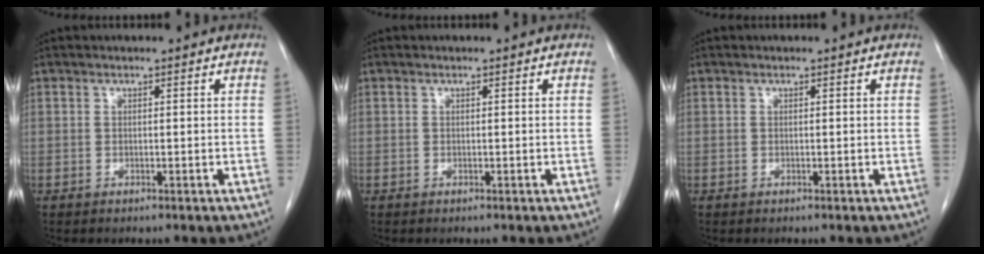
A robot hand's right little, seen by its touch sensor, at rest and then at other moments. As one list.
[{"total": 0.0}, {"total": 0.0}]